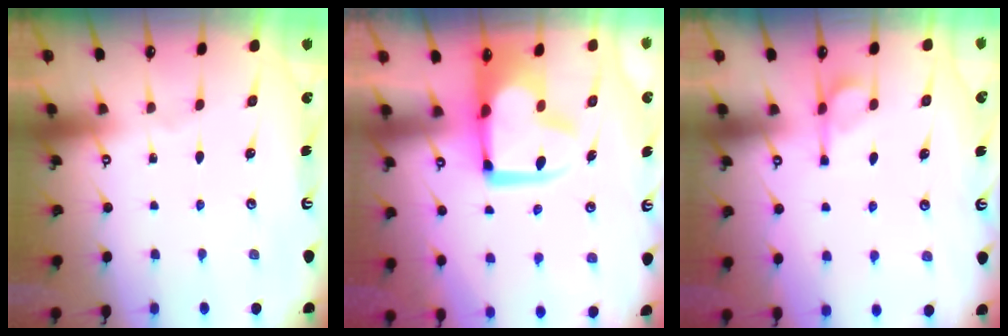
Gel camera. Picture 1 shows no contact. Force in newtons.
{"total": 12.4, "press": 12.2, "slide": 1.7}
{"total": 4.1, "press": 4.1, "slide": 0.6}